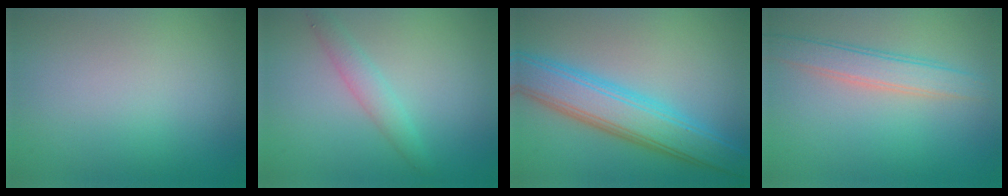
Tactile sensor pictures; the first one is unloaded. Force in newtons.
{"total": 2.5, "press": 2.5, "slide": 0.1}
{"total": 6.7, "press": 6.7, "slide": 0.4}
{"total": 3.2, "press": 3.2, "slide": 0.1}